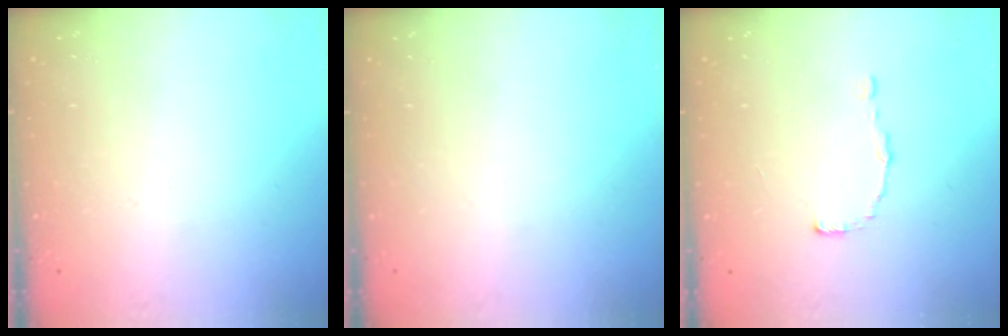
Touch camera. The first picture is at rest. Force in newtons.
{"total": 0.0}
{"total": 0.6, "press": 0.6, "slide": 0.0}